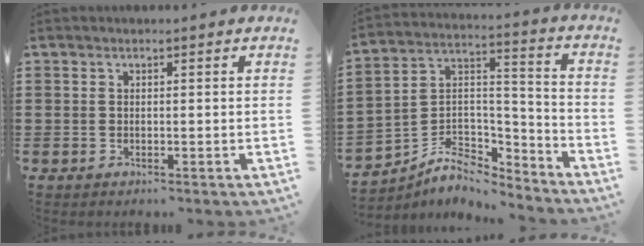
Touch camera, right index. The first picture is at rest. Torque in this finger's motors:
{"motor_torque": [-0.31, -0.68, 0.13, -0.01]}